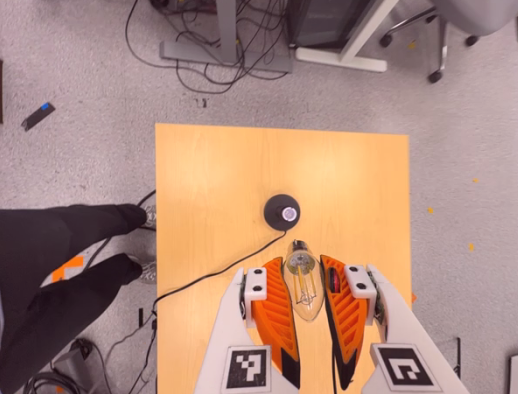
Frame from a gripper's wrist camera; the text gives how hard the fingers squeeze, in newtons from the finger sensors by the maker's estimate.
{"total": 21.3, "left": 25.7, "right": 16.9}